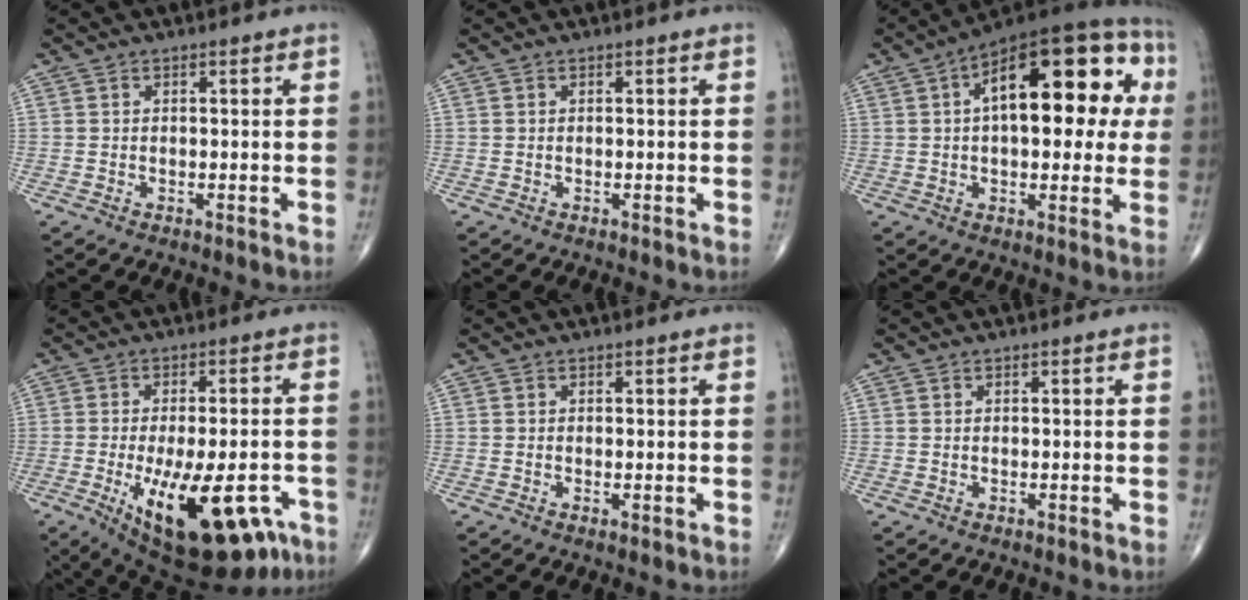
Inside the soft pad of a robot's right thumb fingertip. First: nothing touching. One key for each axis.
{"total": 0.0}
{"total": 24.1, "fx": 5.2, "fy": 11.0, "fz": 20.8, "tx": -0.275, "ty": 0.036, "tz": 0.067}
{"total": 21.0, "fx": -9.2, "fy": 8.6, "fz": 16.8, "tx": -0.218, "ty": 0.003, "tz": -0.118}
{"total": 0.5, "fx": -0.2, "fy": 0.1, "fz": 0.5, "tx": -0.010, "ty": -0.003, "tz": -0.004}
{"total": 0.0}